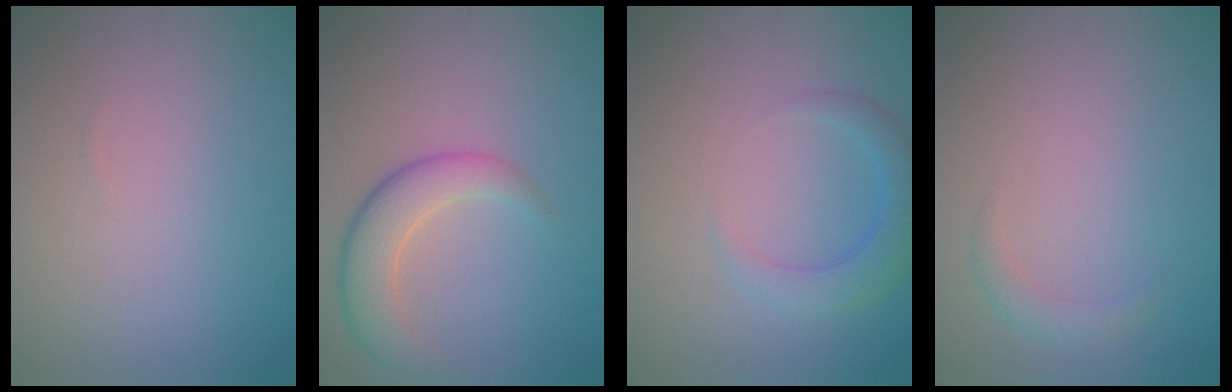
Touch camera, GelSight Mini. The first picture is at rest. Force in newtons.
{"total": 4.6, "press": 4.6, "slide": 0.3}
{"total": 2.8, "press": 2.8, "slide": 0.2}
{"total": 1.3, "press": 1.3, "slide": 0.1}